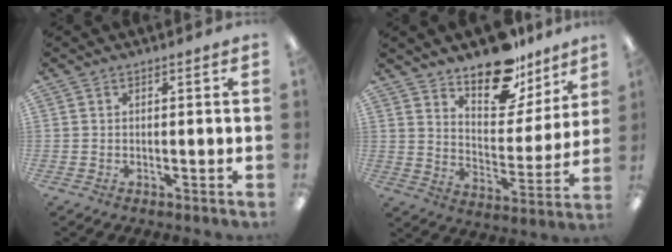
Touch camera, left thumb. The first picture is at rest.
{"total": 16.2, "force": [13.0, 7.2, 6.5], "torque": [-0.098, -0.090, 0.232]}